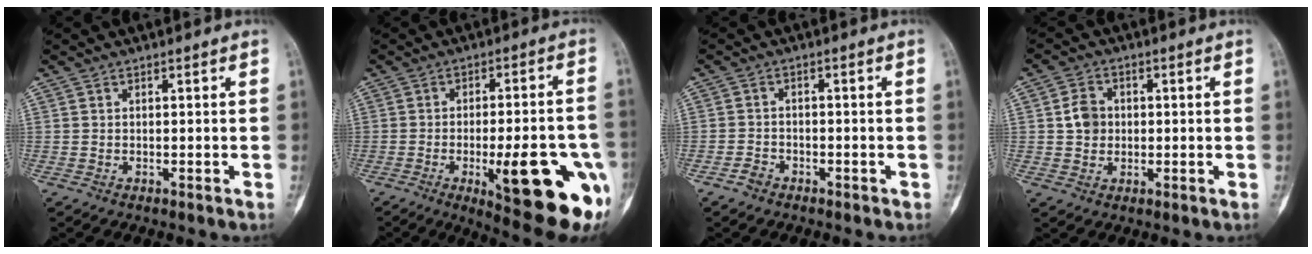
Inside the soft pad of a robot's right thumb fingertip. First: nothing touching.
{"total": 20.3, "force": [-6.9, 5.6, 18.3], "torque": [-0.183, 0.008, -0.077]}
{"total": 2.6, "force": [-1.8, 1.7, 0.5], "torque": [-0.009, 0.013, -0.034]}
{"total": 4.9, "force": [0.2, 4.2, 2.6], "torque": [-0.027, 0.005, -0.002]}